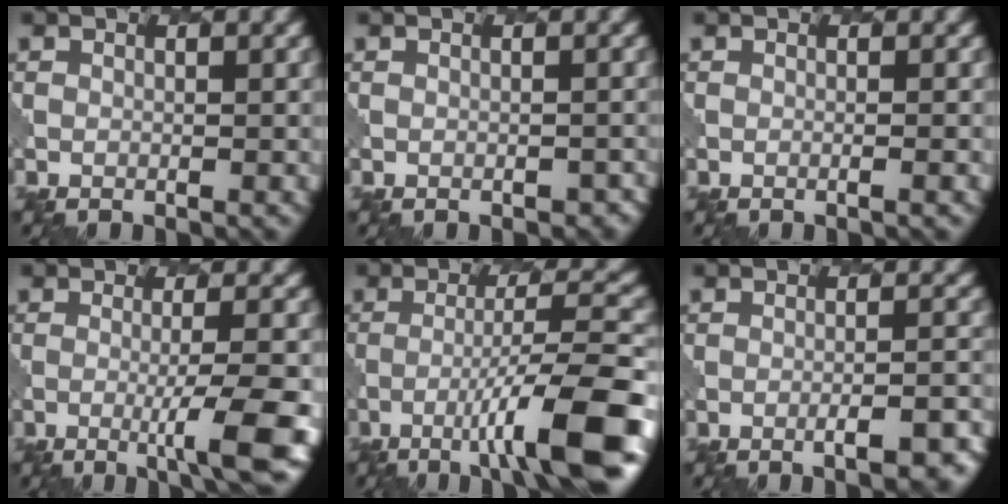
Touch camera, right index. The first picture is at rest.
{"total": 1.8, "force": [-1.3, 1.0, 0.9], "torque": [-0.014, 0.002, -0.005]}
{"total": 0.6, "force": [-0.1, 0.1, 0.6], "torque": [-0.004, 0.000, -0.005]}
{"total": 5.3, "force": [-1.5, 0.7, 5.0], "torque": [-0.073, 0.001, -0.027]}
{"total": 9.7, "force": [-4.8, 1.2, 8.3], "torque": [-0.122, 0.016, -0.075]}
{"total": 4.5, "force": [-2.7, 1.2, 3.4], "torque": [-0.042, 0.007, -0.029]}